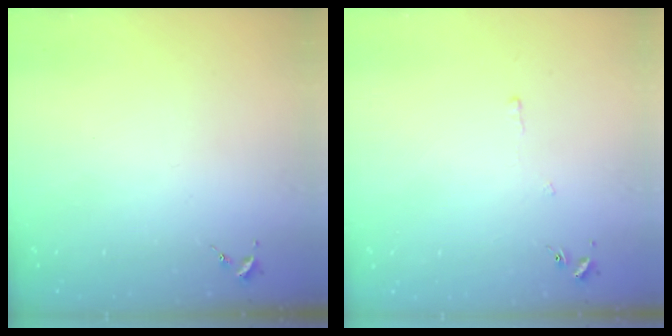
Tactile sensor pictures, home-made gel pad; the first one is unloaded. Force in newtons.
{"total": 3.3, "press": 3.2, "slide": 0.6}